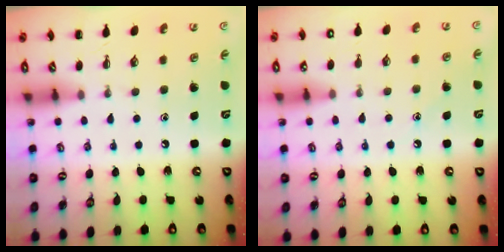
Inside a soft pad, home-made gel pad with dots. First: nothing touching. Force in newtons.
{"total": 9.7, "press": 9.6, "slide": 1.8}